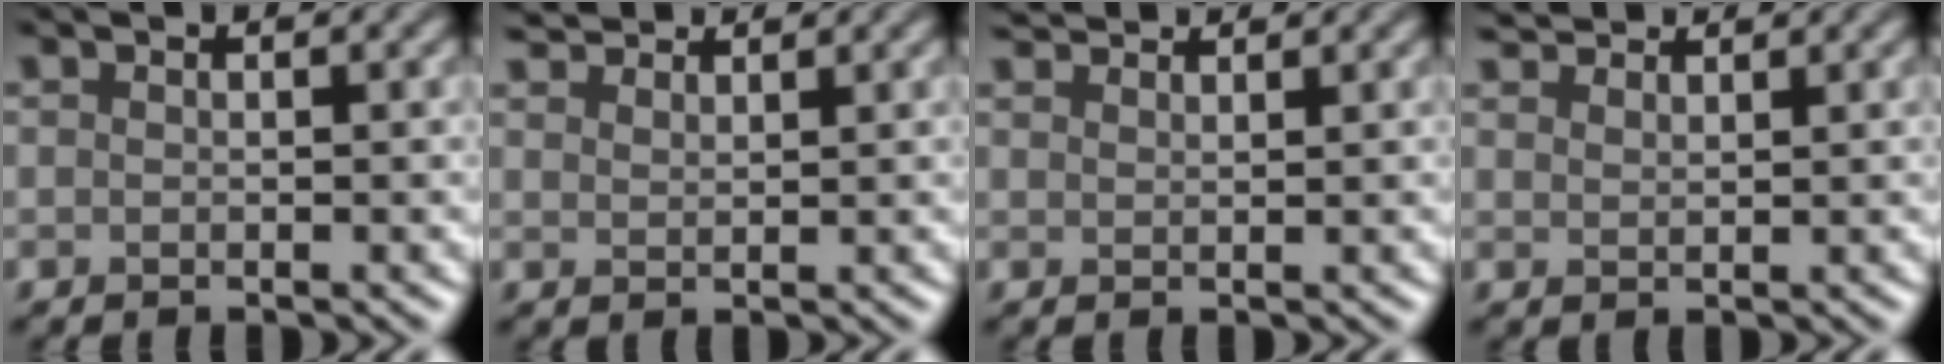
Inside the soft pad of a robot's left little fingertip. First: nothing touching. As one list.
[{"total": 3.2, "force": [3.0, 0.8, 0.8], "torque": [-0.021, 0.008, 0.053]}, {"total": 2.9, "force": [2.8, 0.3, 0.6], "torque": [-0.015, 0.007, 0.044]}, {"total": 2.9, "force": [2.8, 0.5, 0.7], "torque": [-0.017, 0.008, 0.048]}]